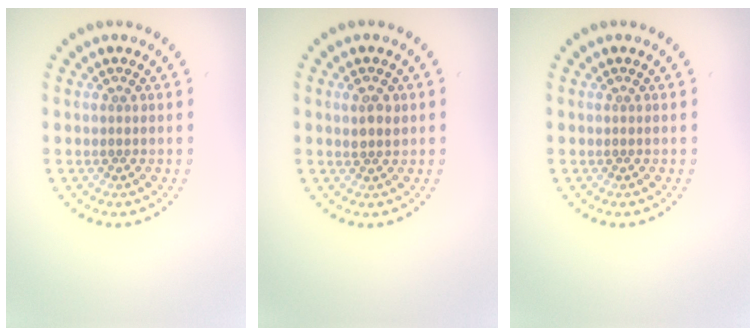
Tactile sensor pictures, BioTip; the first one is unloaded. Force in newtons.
{"total": 1.7, "press": 1.7, "slide": 0.4}
{"total": 0.0}